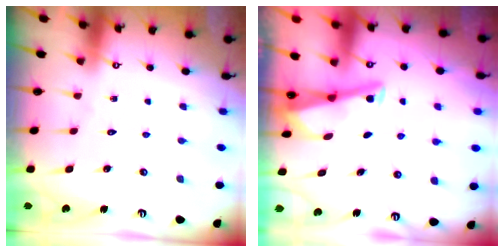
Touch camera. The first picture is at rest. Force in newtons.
{"total": 2.8, "press": 2.8, "slide": 0.4}